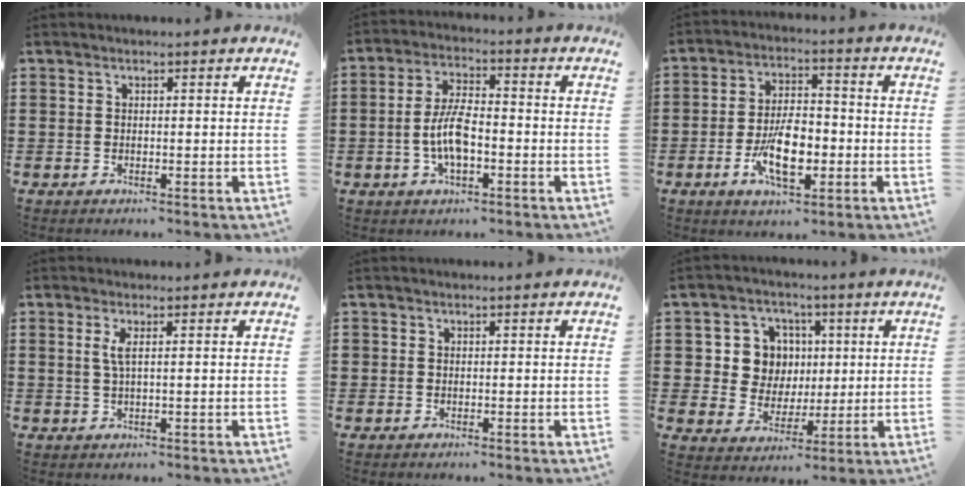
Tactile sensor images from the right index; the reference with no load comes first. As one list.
[{"total": 7.2, "force": [-1.5, 3.0, 6.4], "torque": [-0.146, -0.003, -0.035]}, {"total": 9.2, "force": [-2.7, 4.3, 7.7], "torque": [-0.145, -0.002, -0.048]}, {"total": 2.1, "force": [0.5, 0.3, 2.1], "torque": [-0.044, 0.001, 0.007]}, {"total": 0.6, "force": [0.0, 0.6, 0.1], "torque": [-0.003, 0.005, 0.000]}, {"total": 8.1, "force": [1.6, 7.5, 2.7], "torque": [-0.081, 0.019, 0.031]}]